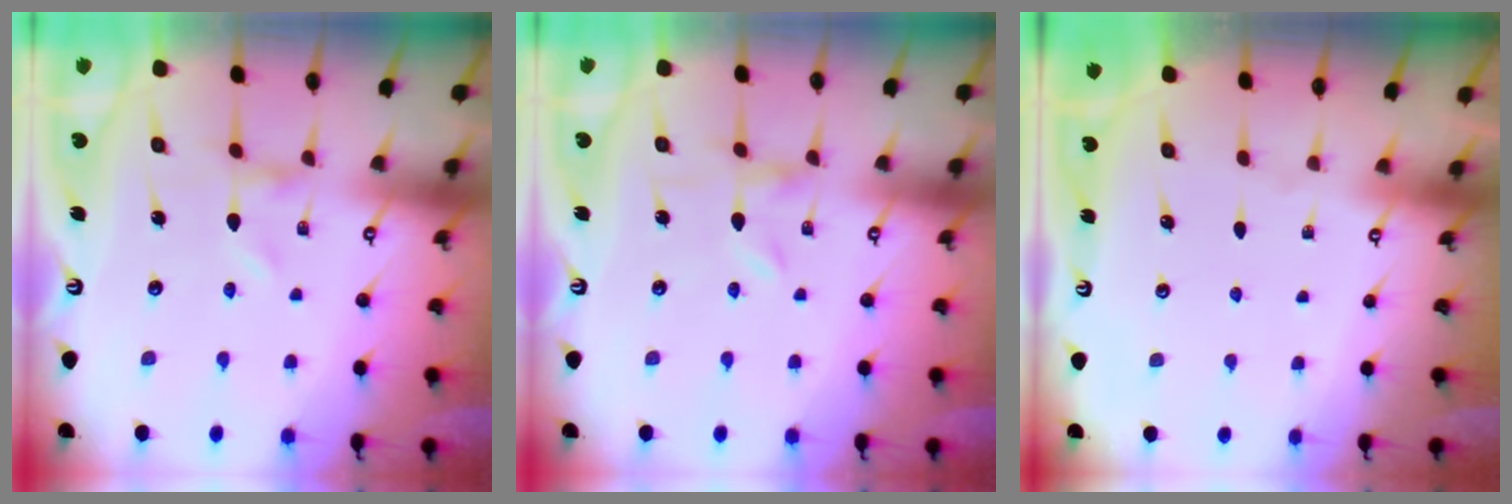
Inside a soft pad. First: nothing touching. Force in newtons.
{"total": 0.0}
{"total": 0.0}